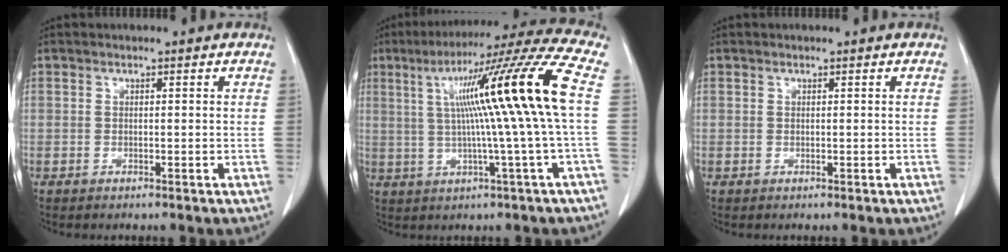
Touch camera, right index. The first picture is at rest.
{"total": 18.1, "force": [2.6, -2.1, 17.7], "torque": [-0.271, 0.024, 0.033]}
{"total": 0.0}